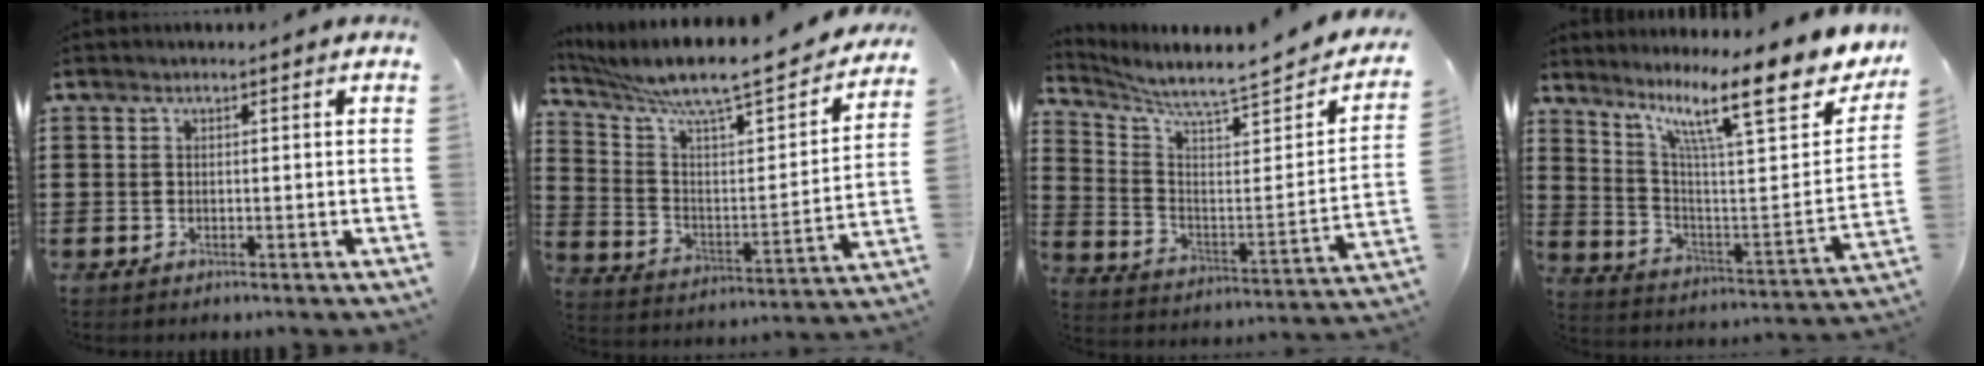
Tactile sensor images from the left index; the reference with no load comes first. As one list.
[{"total": 8.7, "force": [7.5, 0.9, 4.4], "torque": [-0.112, -0.063, 0.120]}, {"total": 5.7, "force": [5.1, -0.1, 2.4], "torque": [-0.074, -0.053, 0.080]}, {"total": 15.0, "force": [9.9, 2.2, 11.1], "torque": [-0.202, -0.062, 0.150]}]